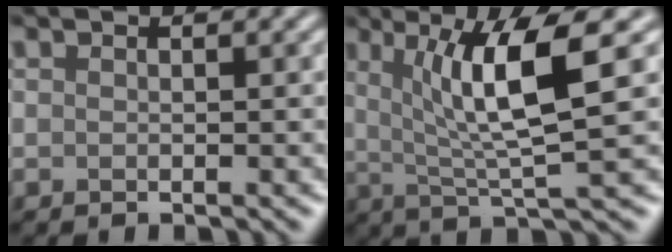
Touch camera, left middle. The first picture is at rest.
{"total": 7.5, "force": [1.9, 1.3, 7.1], "torque": [-0.115, -0.005, 0.033]}